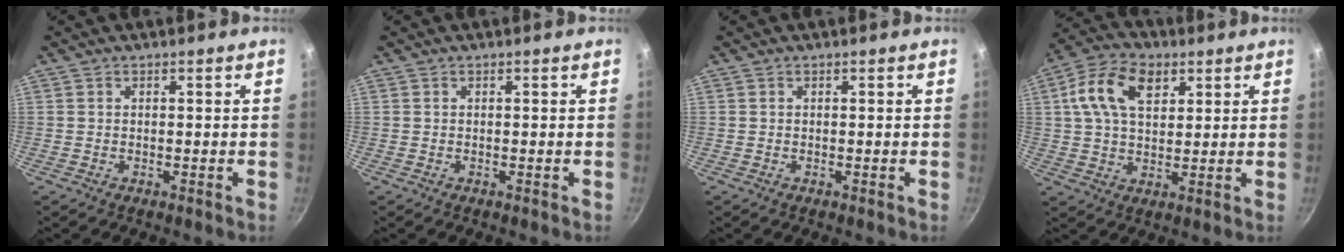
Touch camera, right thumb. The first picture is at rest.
{"total": 0.0}
{"total": 0.0}
{"total": 12.4, "force": [4.4, 7.8, 8.5], "torque": [-0.140, 0.006, 0.068]}